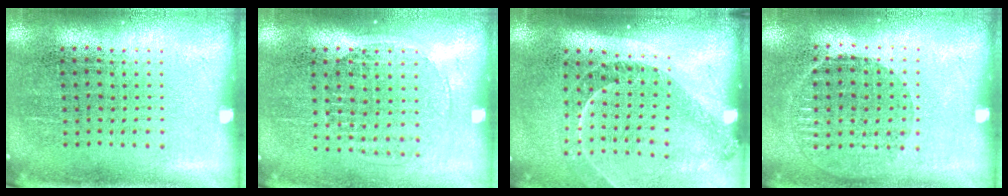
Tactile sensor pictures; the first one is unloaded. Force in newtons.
{"total": 1.4, "press": 1.2, "slide": 0.6}
{"total": 1.4, "press": 1.3, "slide": 0.5}
{"total": 1.0, "press": 1.0, "slide": 0.1}